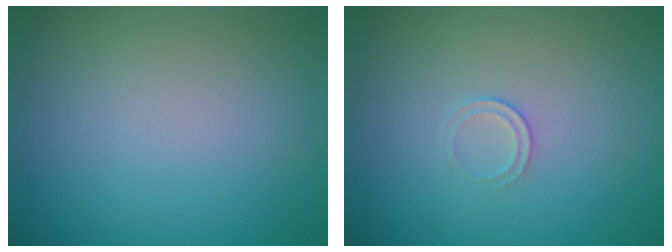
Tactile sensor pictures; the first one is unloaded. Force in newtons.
{"total": 0.7, "press": 0.3, "slide": 0.6}